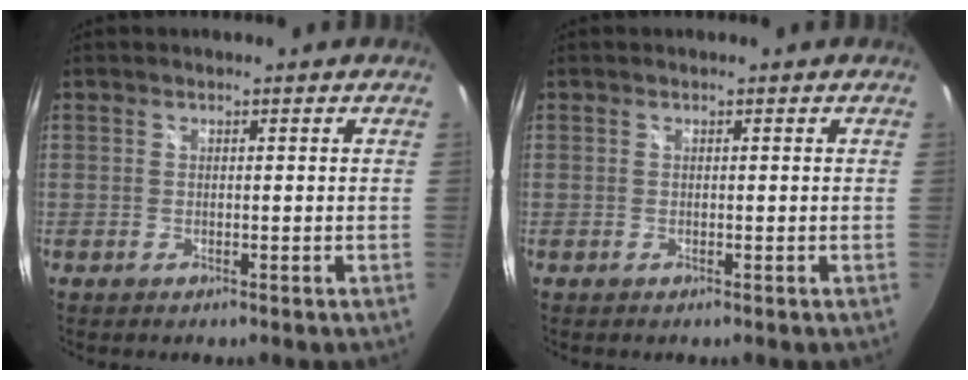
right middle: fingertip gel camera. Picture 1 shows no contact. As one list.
[{"total": 0.0}]